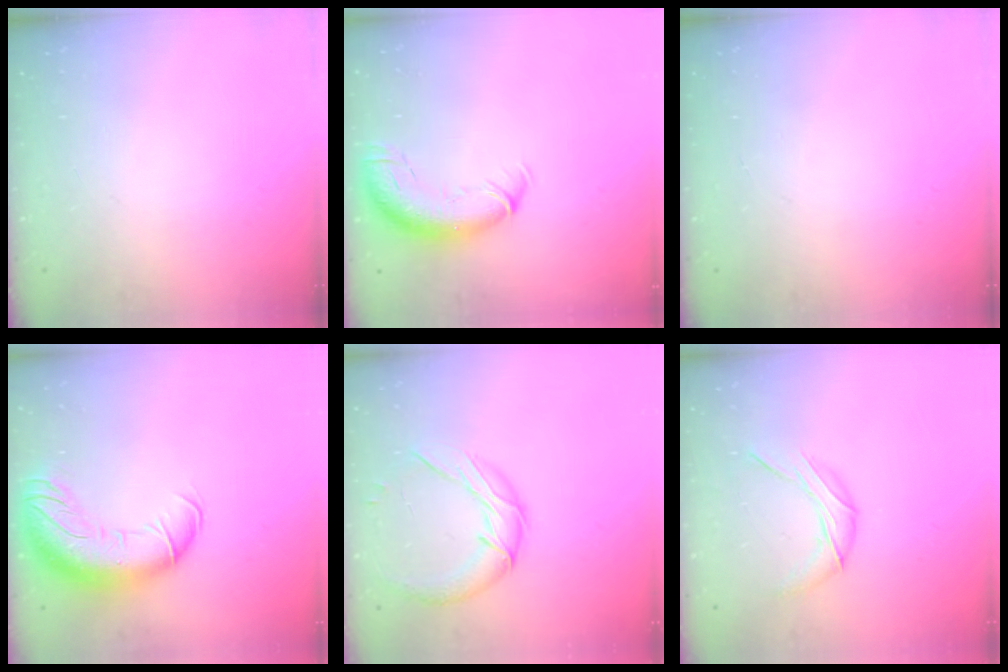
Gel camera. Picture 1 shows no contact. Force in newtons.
{"total": 12.1, "press": 11.7, "slide": 3.1}
{"total": 0.0}
{"total": 16.7, "press": 16.2, "slide": 4.0}
{"total": 11.5, "press": 11.5, "slide": 0.8}
{"total": 7.8, "press": 7.8, "slide": 0.1}